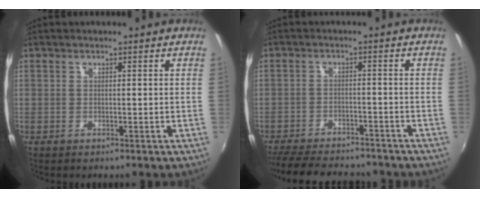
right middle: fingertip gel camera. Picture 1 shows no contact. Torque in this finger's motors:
{"motor_torque": [1.07, -1.07, 0.50, 0.14]}